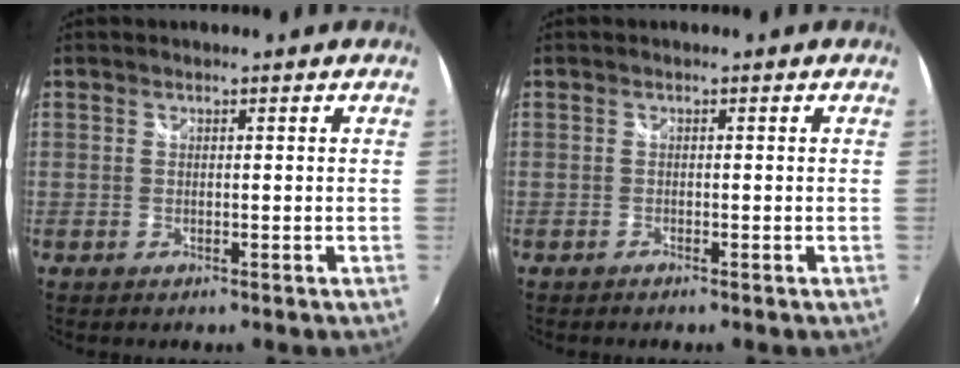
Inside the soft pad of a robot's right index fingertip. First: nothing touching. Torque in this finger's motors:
{"motor_torque": [-0.12, -0.11, 0.04, 0.01]}